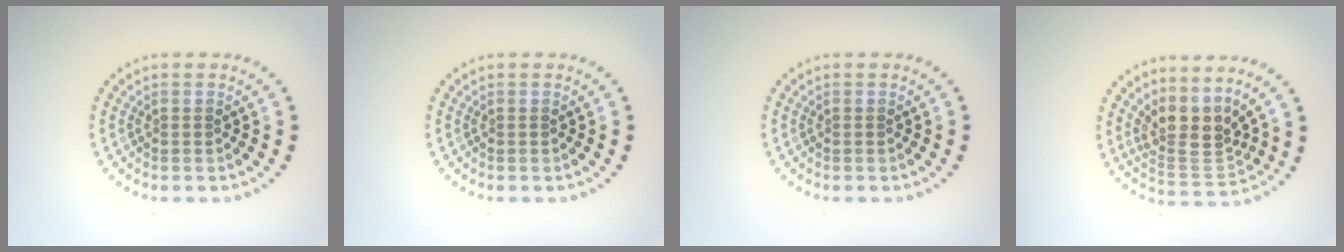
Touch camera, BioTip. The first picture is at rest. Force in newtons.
{"total": 0.0}
{"total": 0.0}
{"total": 3.9, "press": 3.0, "slide": 2.5}